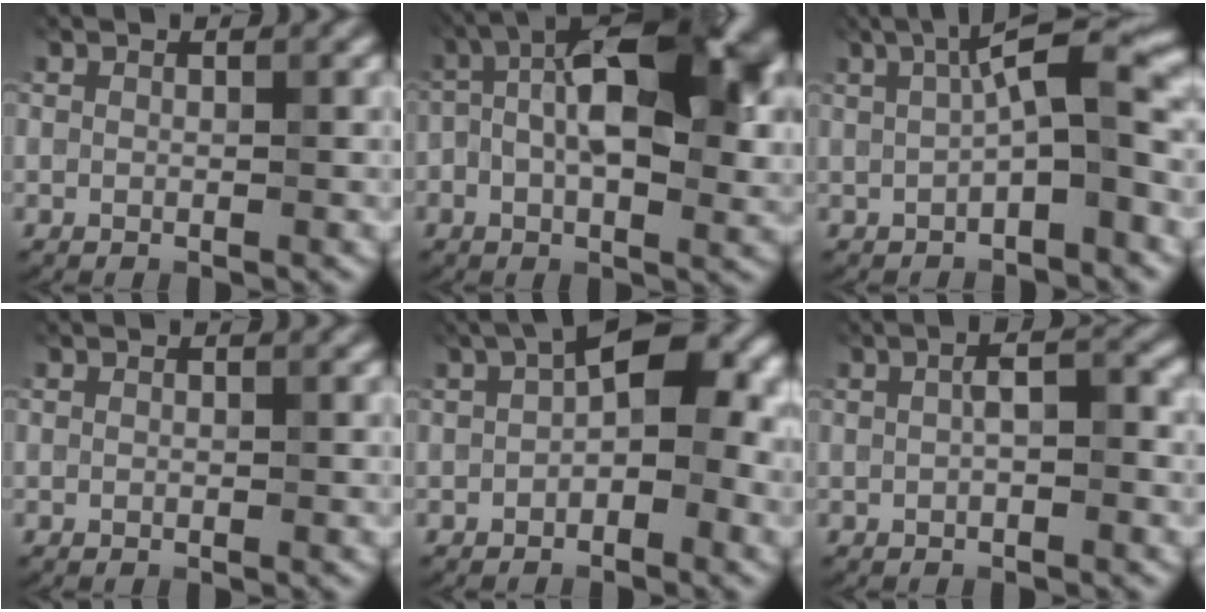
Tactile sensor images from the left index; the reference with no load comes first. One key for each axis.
{"total": 13.3, "fx": 0.8, "fy": 6.4, "fz": 11.6, "tx": -0.159, "ty": 0.036, "tz": 0.000}
{"total": 6.6, "fx": 0.5, "fy": 1.3, "fz": 6.4, "tx": -0.094, "ty": 0.021, "tz": -0.001}
{"total": 0.0}
{"total": 6.5, "fx": 0.5, "fy": 3.1, "fz": 5.6, "tx": -0.078, "ty": 0.020, "tz": -0.002}
{"total": 2.2, "fx": -0.1, "fy": 0.6, "fz": 2.1, "tx": -0.041, "ty": 0.010, "tz": -0.003}